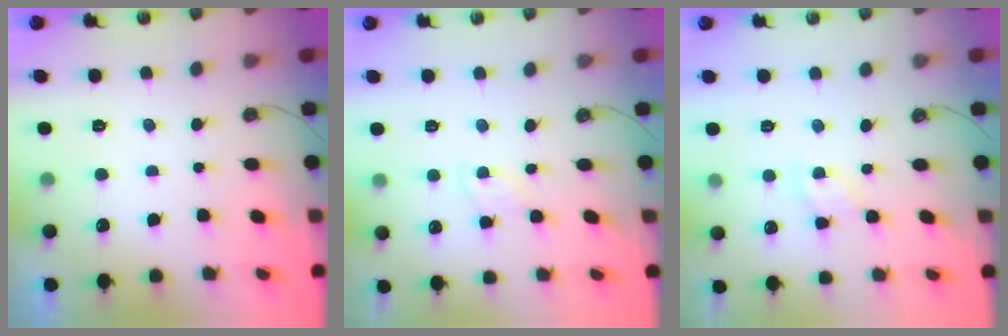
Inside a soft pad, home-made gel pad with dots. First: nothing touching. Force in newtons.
{"total": 2.0, "press": 2.0, "slide": 0.3}
{"total": 3.5, "press": 3.5, "slide": 0.2}